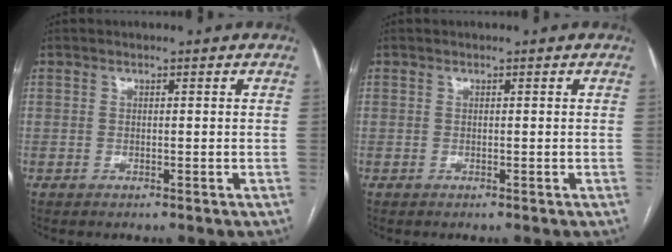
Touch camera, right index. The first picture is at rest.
{"total": 0.0}